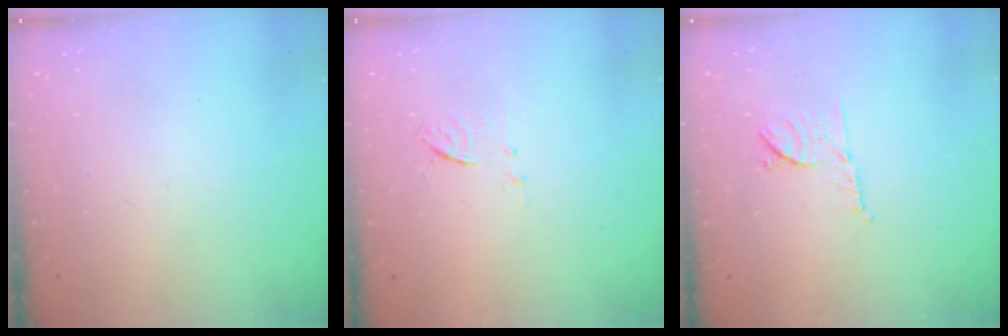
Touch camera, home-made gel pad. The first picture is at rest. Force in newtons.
{"total": 4.2, "press": 4.1, "slide": 0.9}
{"total": 8.0, "press": 7.9, "slide": 1.0}